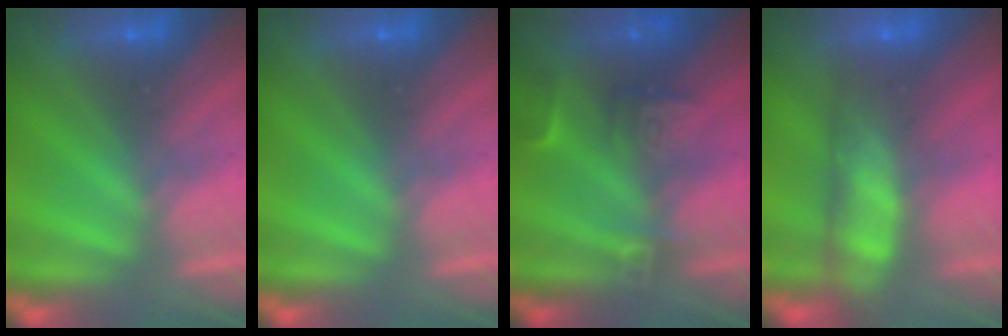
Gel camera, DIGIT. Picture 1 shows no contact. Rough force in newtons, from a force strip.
{"total": 0.0}
{"total": 2.4}
{"total": 10.8}